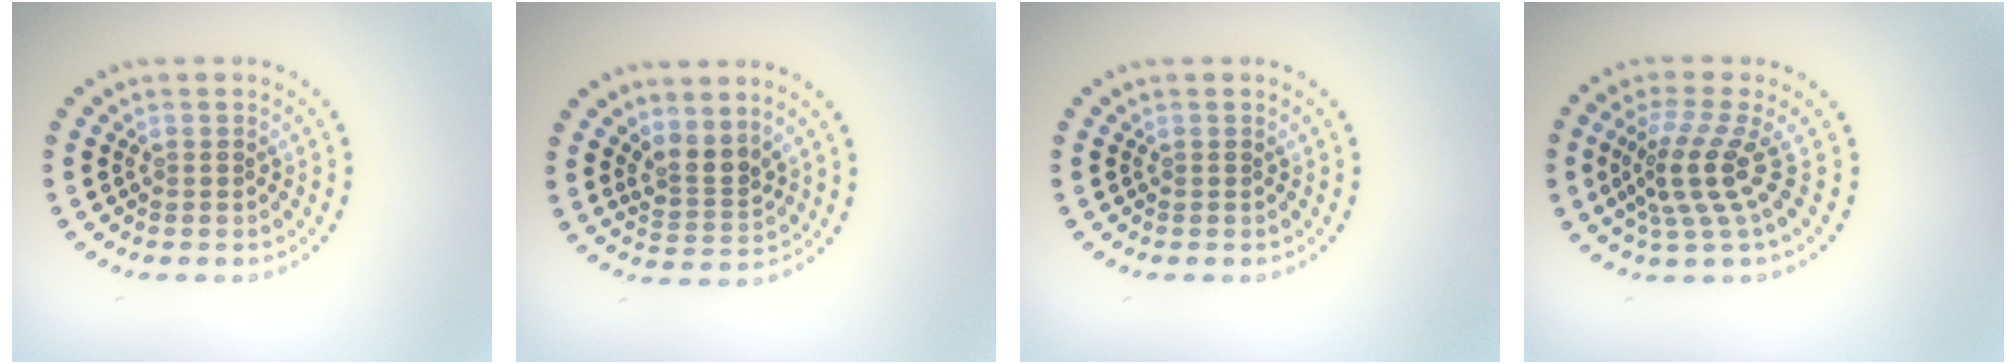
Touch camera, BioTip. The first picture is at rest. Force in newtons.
{"total": 2.6, "press": 1.9, "slide": 1.8}
{"total": 0.0}
{"total": 3.9, "press": 2.7, "slide": 2.8}